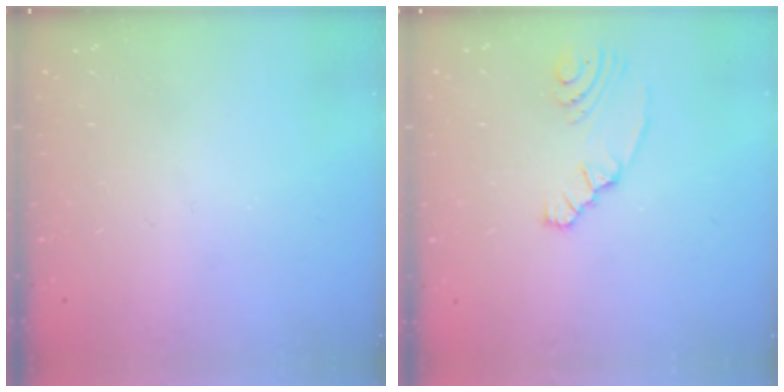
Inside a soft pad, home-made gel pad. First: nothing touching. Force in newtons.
{"total": 5.1, "press": 2.9, "slide": 4.2}